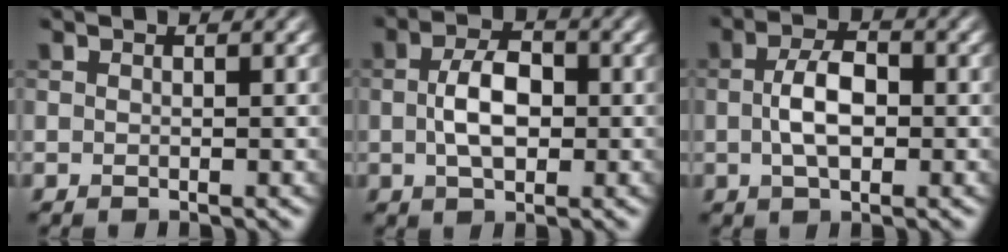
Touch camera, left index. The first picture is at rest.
{"total": 4.3, "force": [0.0, 2.5, 3.6], "torque": [-0.071, 0.004, -0.003]}
{"total": 4.0, "force": [-0.1, 2.1, 3.4], "torque": [-0.070, 0.003, -0.005]}